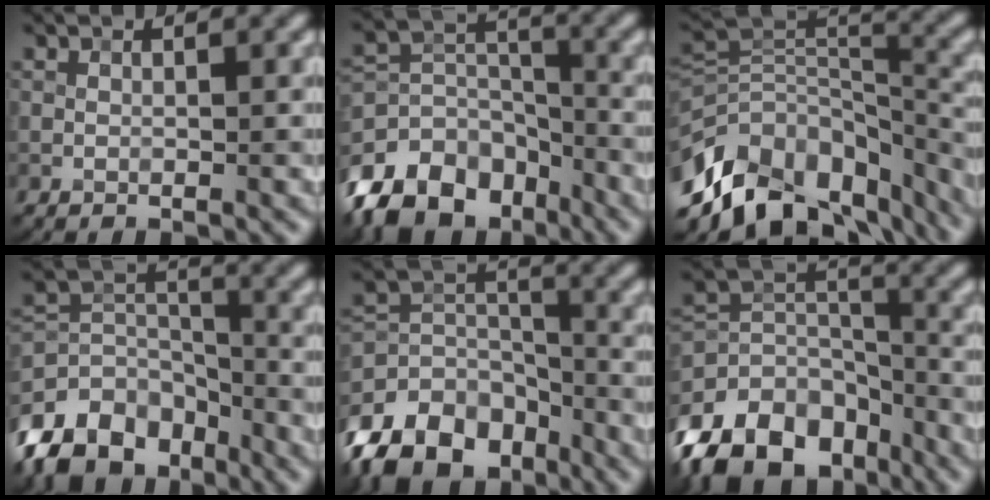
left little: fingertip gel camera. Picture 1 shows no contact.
{"total": 10.2, "force": [-7.1, 5.8, 4.4], "torque": [-0.076, 0.005, -0.136]}
{"total": 12.7, "force": [-8.2, 6.5, 7.2], "torque": [-0.144, 0.013, -0.129]}
{"total": 9.3, "force": [-6.6, 5.2, 3.9], "torque": [-0.074, 0.000, -0.131]}
{"total": 10.1, "force": [-7.2, 5.5, 4.5], "torque": [-0.085, 0.001, -0.139]}
{"total": 11.4, "force": [-7.8, 6.5, 5.2], "torque": [-0.101, 0.007, -0.143]}